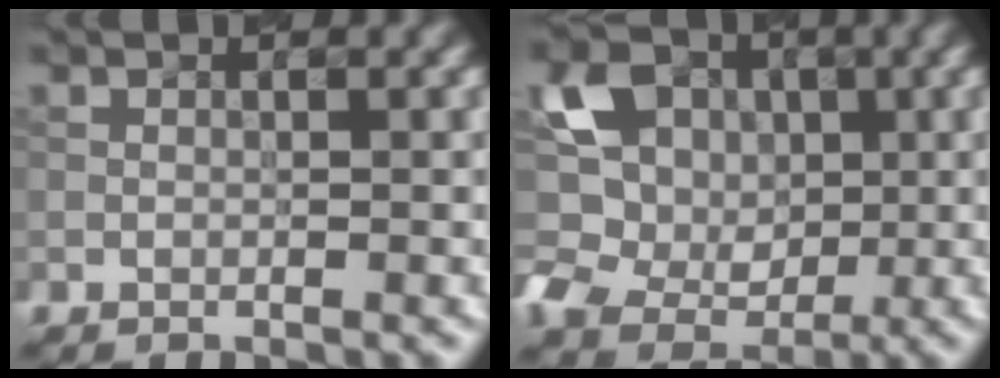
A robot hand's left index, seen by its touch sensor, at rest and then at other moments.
{"total": 6.9, "force": [1.1, 5.9, 3.3], "torque": [-0.077, -0.001, 0.016]}